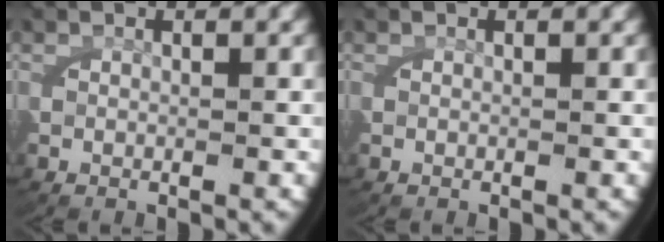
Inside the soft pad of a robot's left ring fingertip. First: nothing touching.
{"total": 0.0}